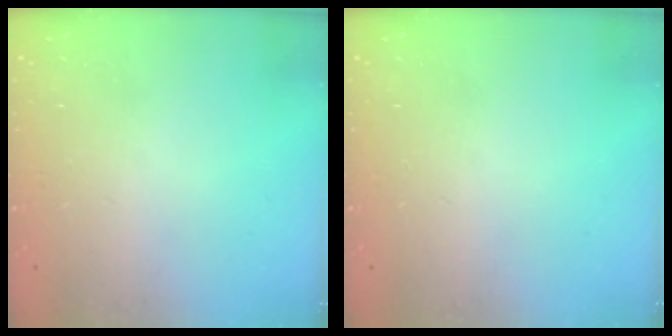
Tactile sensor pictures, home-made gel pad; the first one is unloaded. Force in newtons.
{"total": 0.0}